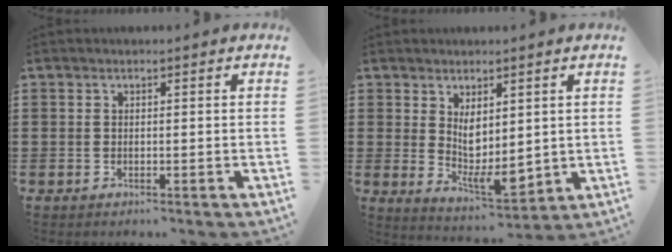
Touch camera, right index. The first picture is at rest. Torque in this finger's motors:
{"motor_torque": [0.99, -0.21, 0.35, 0.09]}